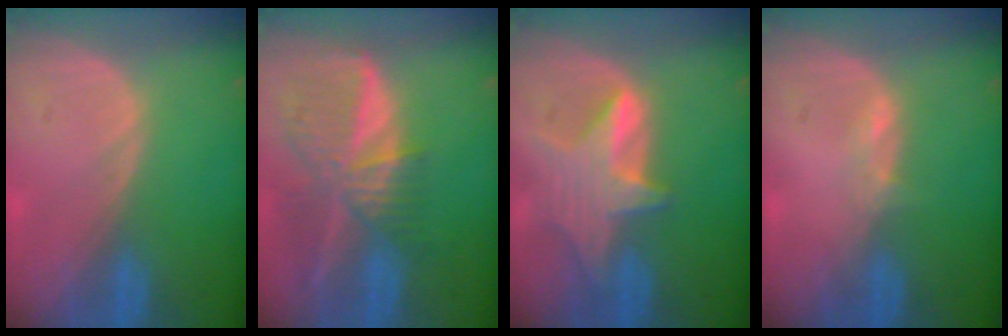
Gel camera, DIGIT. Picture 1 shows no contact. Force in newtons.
{"total": 9.3, "press": 8.1, "slide": 4.7}
{"total": 6.6, "press": 6.4, "slide": 1.2}
{"total": 1.3, "press": 1.2, "slide": 0.5}